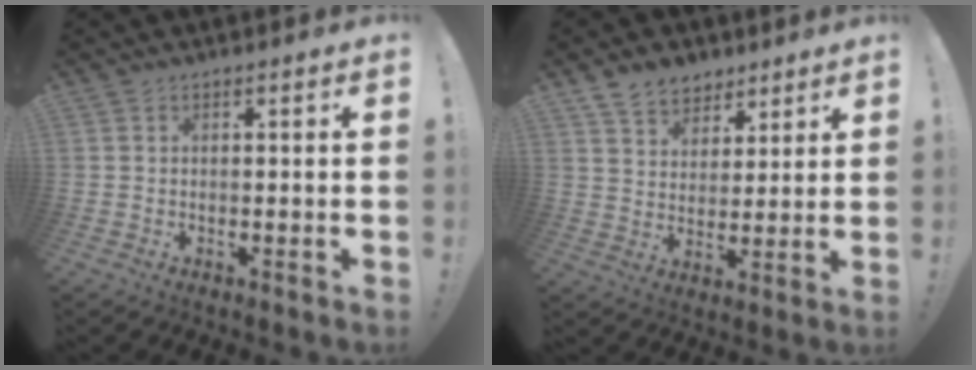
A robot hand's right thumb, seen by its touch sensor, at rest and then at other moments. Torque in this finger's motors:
{"motor_torque": [0.36, 1.90, 0.49, 0.37, -0.01]}